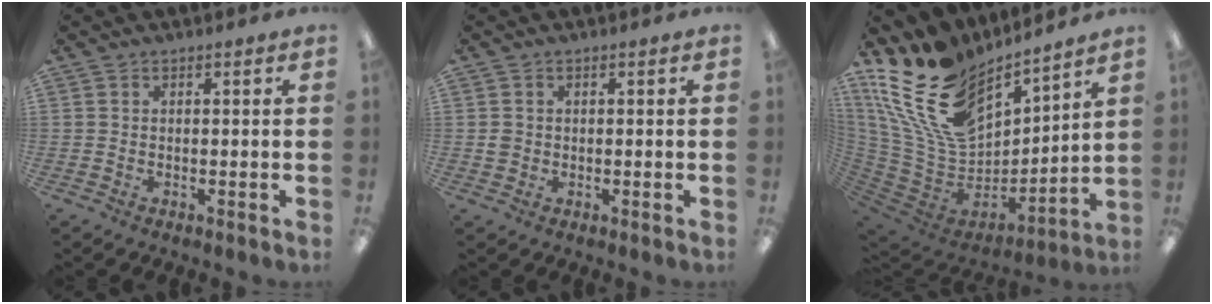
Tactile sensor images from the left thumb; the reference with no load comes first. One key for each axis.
{"total": 1.7, "fx": 0.1, "fy": 1.6, "fz": 0.6, "tx": -0.012, "ty": 0.004, "tz": 0.001}
{"total": 22.0, "fx": 12.9, "fy": 12.4, "fz": 12.8, "tx": -0.280, "ty": -0.083, "tz": 0.243}